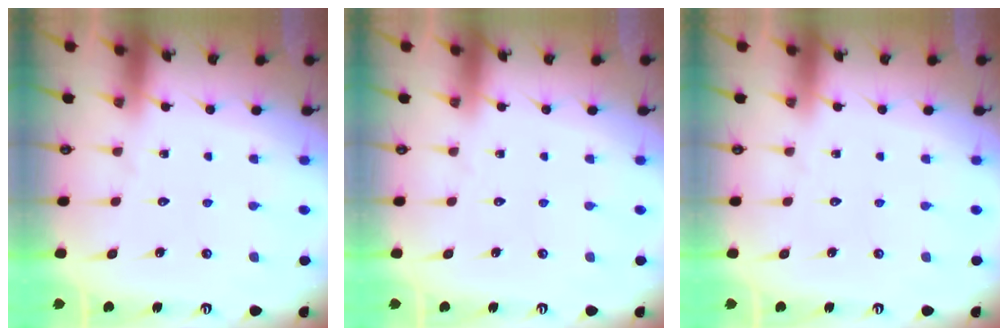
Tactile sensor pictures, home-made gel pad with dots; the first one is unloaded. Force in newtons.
{"total": 0.0}
{"total": 0.0}